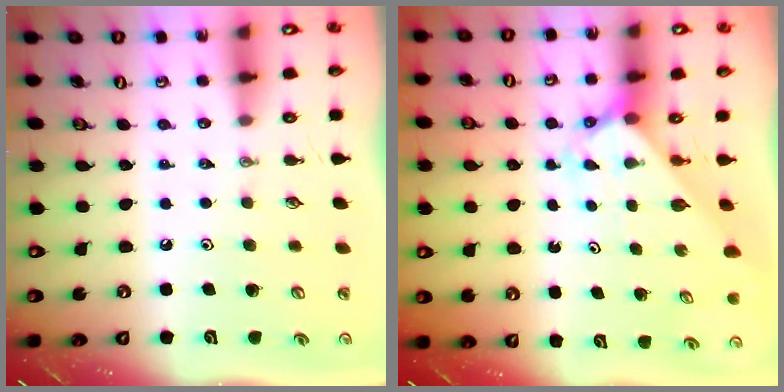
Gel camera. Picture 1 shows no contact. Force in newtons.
{"total": 2.1, "press": 2.1, "slide": 0.2}